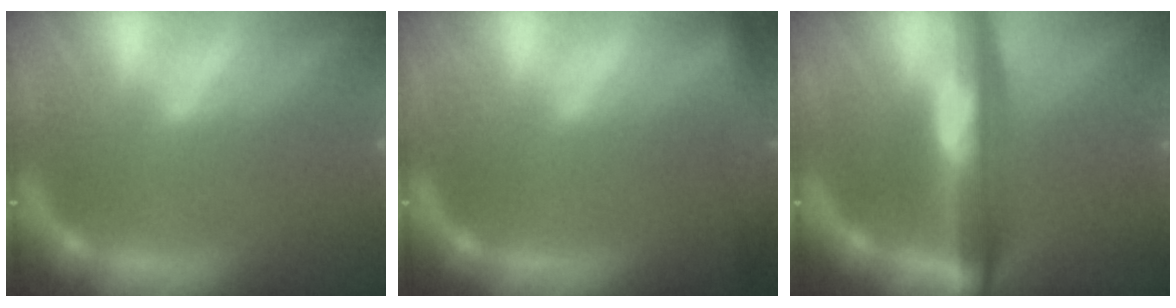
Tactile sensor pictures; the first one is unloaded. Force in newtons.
{"total": 4.0}
{"total": 7.6}